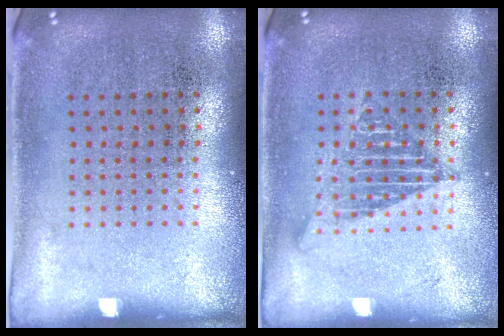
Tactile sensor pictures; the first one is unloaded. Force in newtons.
{"total": 1.2, "press": 1.2, "slide": 0.1}